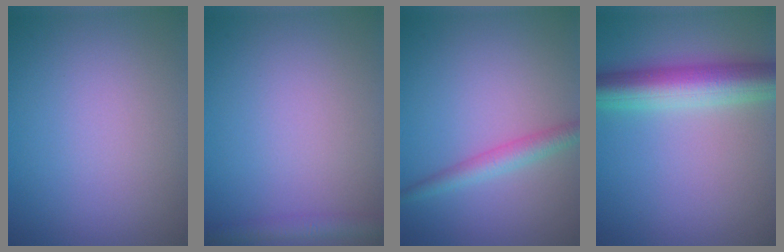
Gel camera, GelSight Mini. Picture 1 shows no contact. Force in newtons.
{"total": 2.1, "press": 2.1, "slide": 0.1}
{"total": 2.4, "press": 2.4, "slide": 0.1}
{"total": 7.2, "press": 7.2, "slide": 0.1}